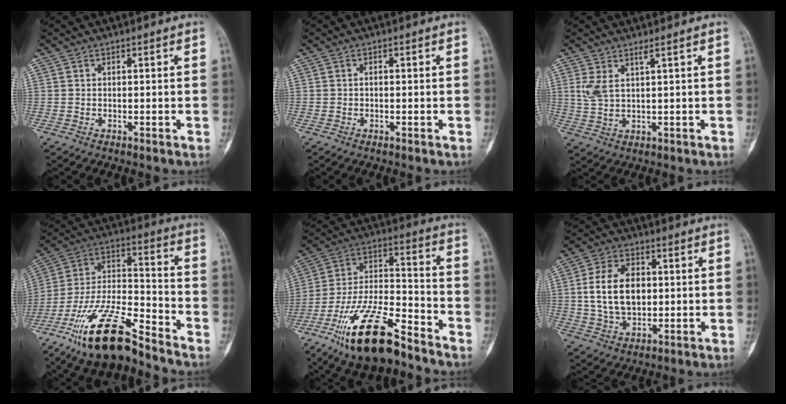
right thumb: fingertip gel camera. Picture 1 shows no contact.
{"total": 0.7, "force": [-0.2, 0.5, 0.4], "torque": [-0.005, 0.002, -0.008]}
{"total": 4.2, "force": [1.8, 0.8, 3.8], "torque": [-0.092, -0.015, 0.047]}
{"total": 18.6, "force": [-13.5, 5.1, 11.7], "torque": [-0.231, 0.070, -0.248]}
{"total": 20.2, "force": [-13.4, 6.9, 13.5], "torque": [-0.260, 0.072, -0.240]}
{"total": 12.2, "force": [1.0, 8.0, 9.1], "torque": [-0.149, 0.004, 0.023]}